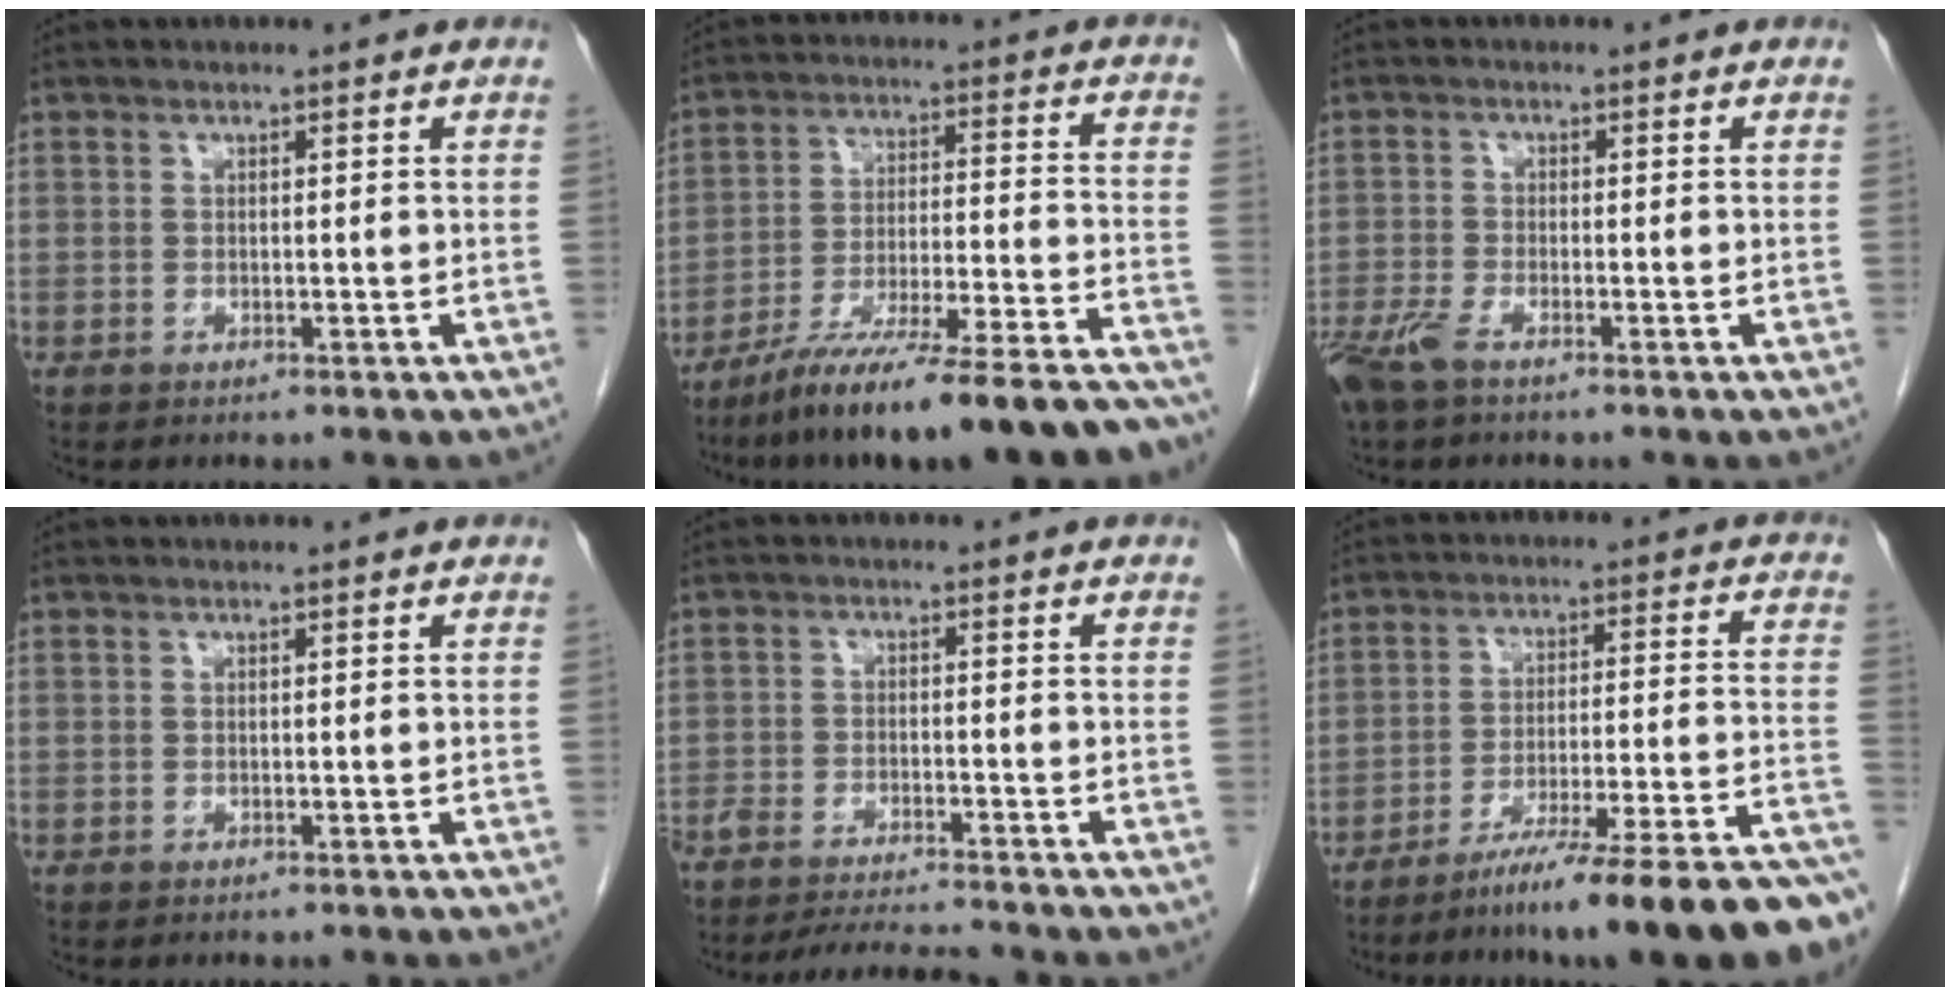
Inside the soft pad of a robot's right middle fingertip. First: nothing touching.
{"total": 23.3, "force": [-19.9, 1.6, 12.0], "torque": [-0.136, -0.002, -0.301]}
{"total": 5.0, "force": [-3.6, 1.1, 3.3], "torque": [-0.073, -0.011, -0.071]}
{"total": 0.0}
{"total": 8.1, "force": [-7.7, -0.5, 2.5], "torque": [-0.032, -0.009, -0.129]}
{"total": 21.4, "force": [-17.7, -0.7, 12.0], "torque": [-0.114, -0.005, -0.261]}